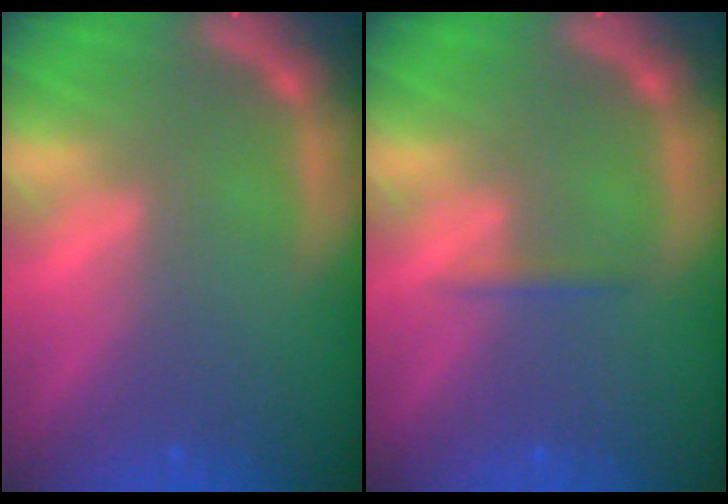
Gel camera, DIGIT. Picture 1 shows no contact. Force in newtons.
{"total": 0.9}